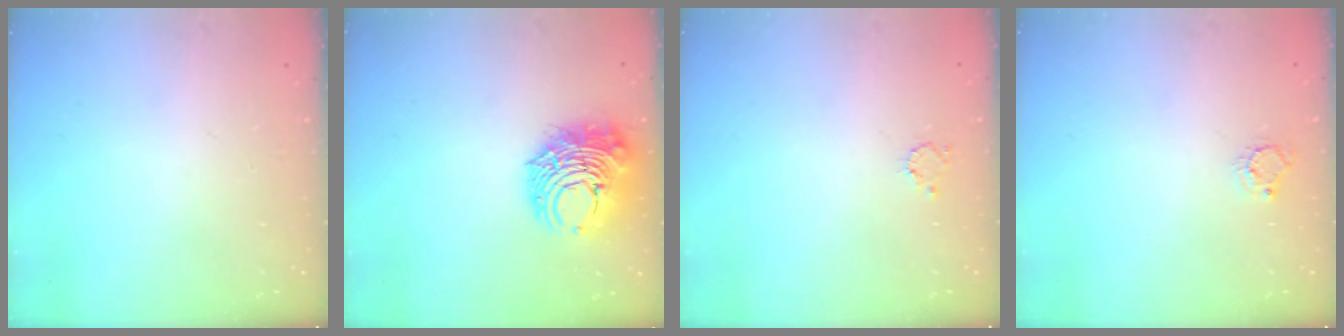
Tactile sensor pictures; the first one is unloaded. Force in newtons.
{"total": 11.7, "press": 11.5, "slide": 1.6}
{"total": 2.6, "press": 2.6, "slide": 0.4}
{"total": 4.4, "press": 4.4, "slide": 0.4}